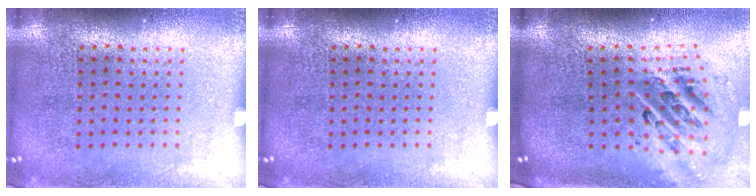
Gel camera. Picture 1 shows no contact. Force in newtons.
{"total": 0.0}
{"total": 1.9, "press": 1.4, "slide": 1.3}